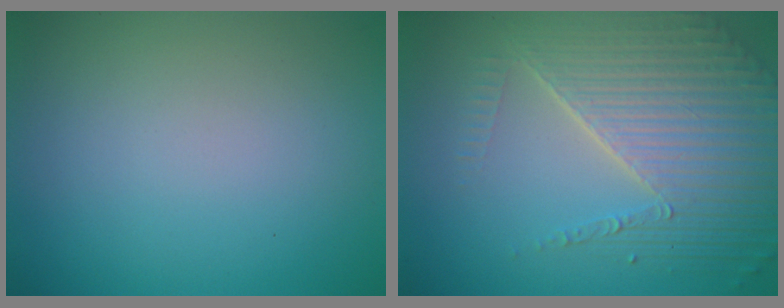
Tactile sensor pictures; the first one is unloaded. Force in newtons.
{"total": 7.2, "press": 5.2, "slide": 5.0}